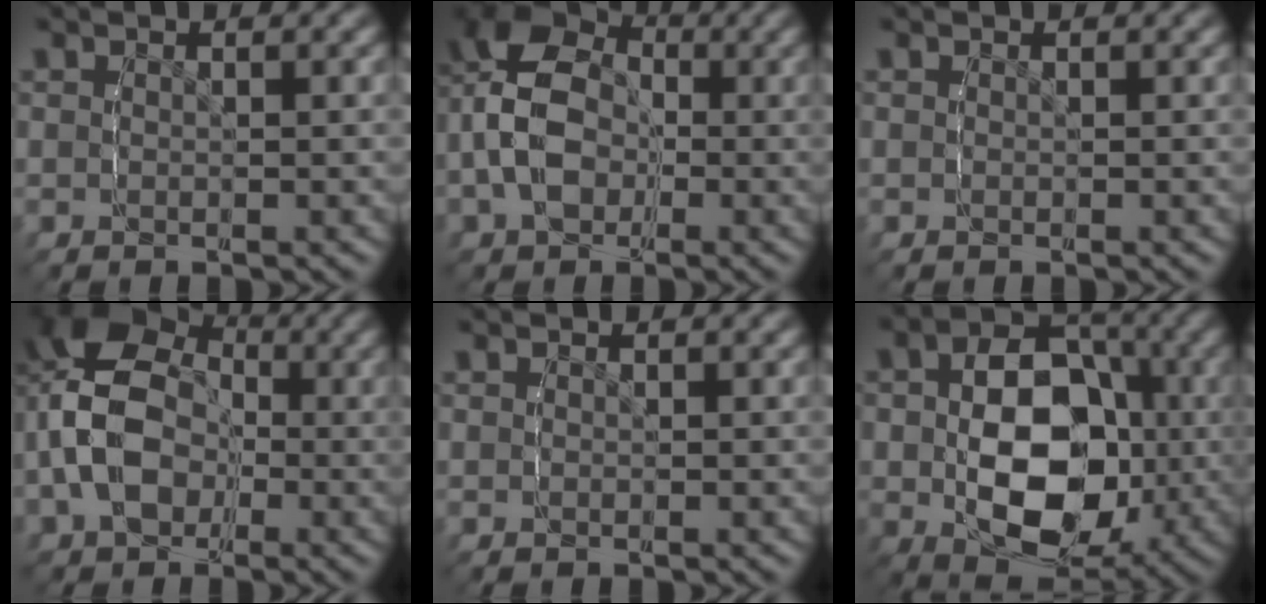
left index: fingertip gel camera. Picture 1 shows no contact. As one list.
[{"total": 11.7, "force": [0.9, 10.9, 4.2], "torque": [-0.109, 0.002, -0.014]}, {"total": 0.7, "force": [-0.3, 0.1, -0.7], "torque": [0.009, -0.002, -0.007]}, {"total": 11.1, "force": [-0.2, 10.3, 3.9], "torque": [-0.130, -0.025, -0.014]}, {"total": 0.0}, {"total": 10.4, "force": [-2.1, 8.8, 5.1], "torque": [-0.115, -0.036, -0.038]}]